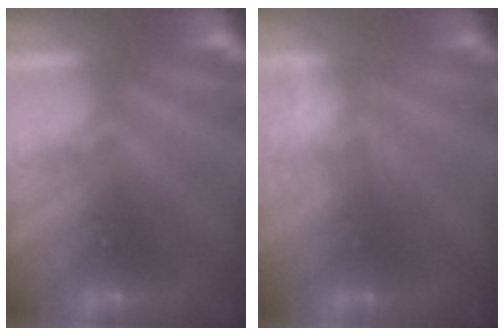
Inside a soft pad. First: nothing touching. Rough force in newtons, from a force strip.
{"total": 4.5}